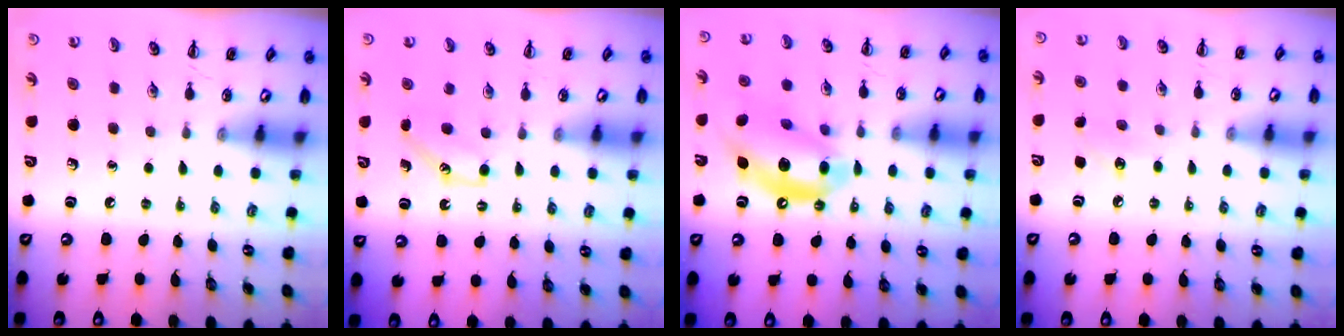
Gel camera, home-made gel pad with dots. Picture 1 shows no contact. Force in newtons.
{"total": 4.5, "press": 4.3, "slide": 1.5}
{"total": 14.0, "press": 13.6, "slide": 3.6}
{"total": 6.2, "press": 6.0, "slide": 1.8}